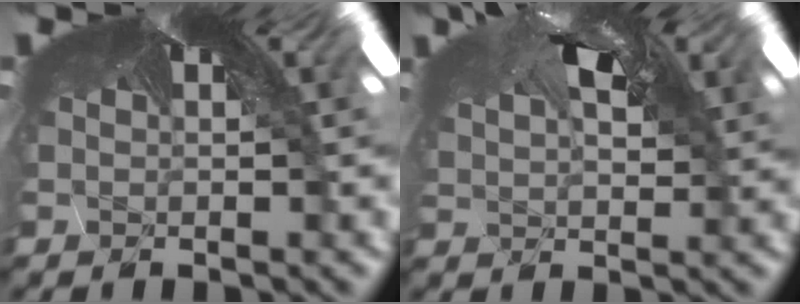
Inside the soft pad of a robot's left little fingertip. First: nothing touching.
{"total": 2.0, "force": [0.9, 1.6, 0.8], "torque": [-0.030, 0.000, 0.025]}